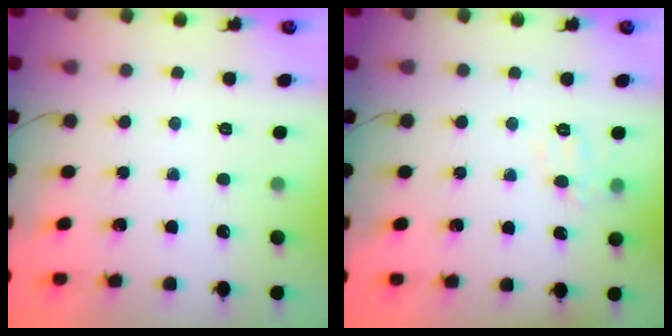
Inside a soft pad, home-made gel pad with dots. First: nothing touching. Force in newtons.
{"total": 7.9, "press": 7.7, "slide": 1.7}